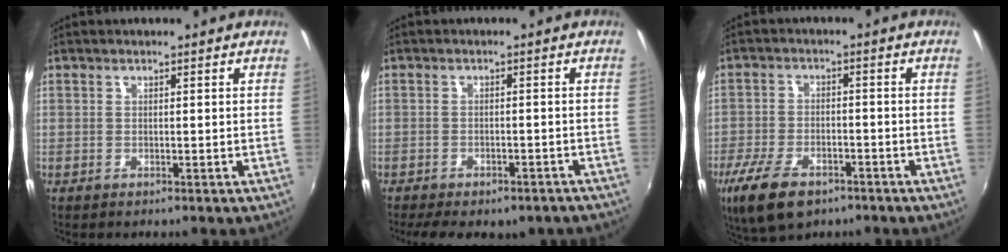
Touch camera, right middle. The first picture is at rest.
{"total": 11.4, "force": [-8.8, 4.7, 5.5], "torque": [-0.124, -0.024, -0.110]}
{"total": 11.8, "force": [-7.5, 5.6, 7.1], "torque": [-0.169, -0.030, -0.134]}